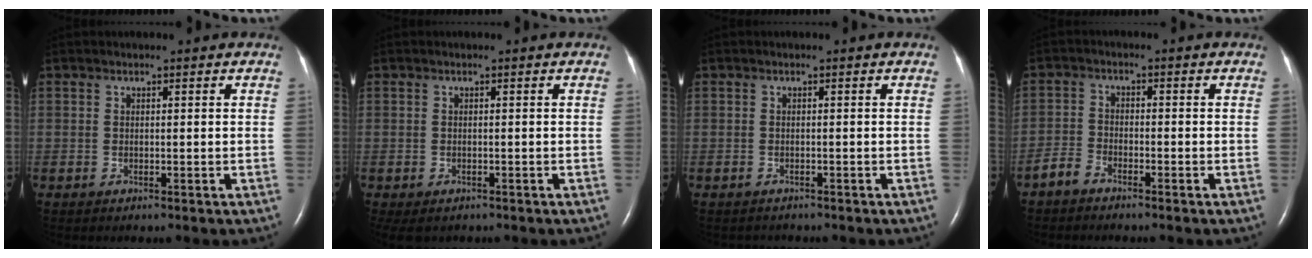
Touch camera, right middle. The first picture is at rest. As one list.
[{"total": 3.3, "force": [-2.5, 1.8, 1.2], "torque": [-0.017, -0.004, -0.033]}, {"total": 1.5, "force": [-1.4, 0.6, 0.0], "torque": [-0.007, -0.003, -0.019]}, {"total": 2.7, "force": [-2.4, 1.0, 0.9], "torque": [-0.025, 0.000, -0.048]}]